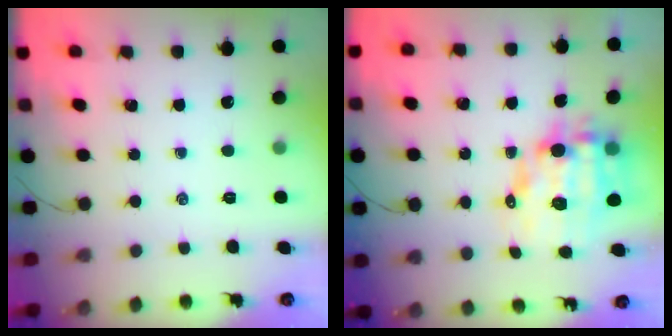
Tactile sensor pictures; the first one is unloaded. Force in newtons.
{"total": 12.7, "press": 12.4, "slide": 2.9}